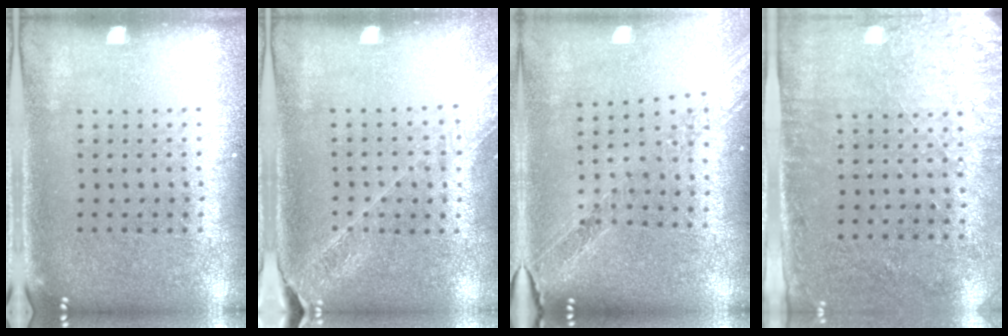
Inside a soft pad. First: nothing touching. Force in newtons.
{"total": 1.6, "press": 1.6, "slide": 0.0}
{"total": 1.1, "press": 1.1, "slide": 0.1}
{"total": 2.7, "press": 2.3, "slide": 1.5}